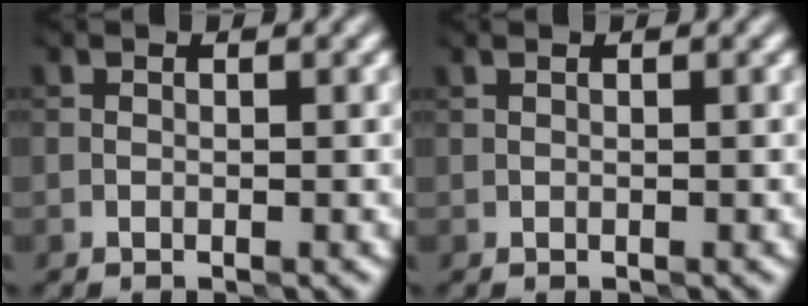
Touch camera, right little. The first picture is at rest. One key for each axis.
{"total": 0.0}